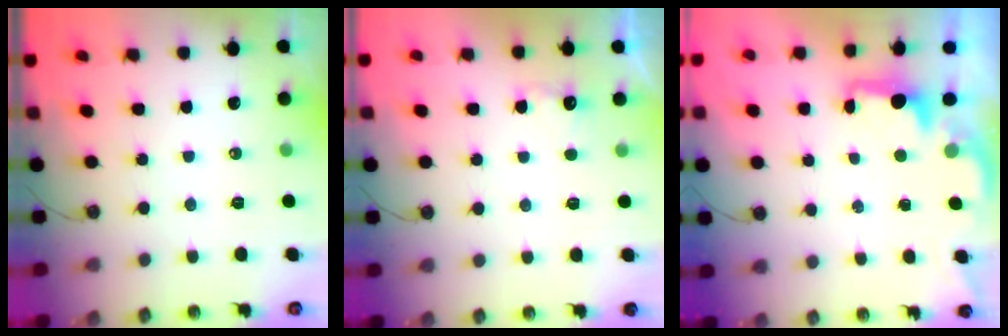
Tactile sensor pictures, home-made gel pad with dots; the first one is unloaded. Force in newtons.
{"total": 2.9, "press": 2.8, "slide": 0.9}
{"total": 1.9, "press": 1.7, "slide": 0.8}